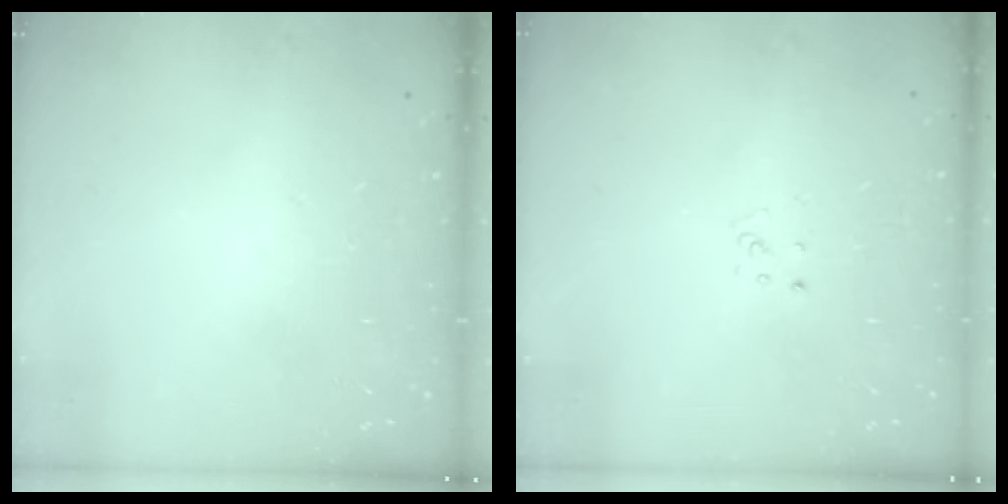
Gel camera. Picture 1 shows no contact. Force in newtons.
{"total": 3.1, "press": 3.1, "slide": 0.4}